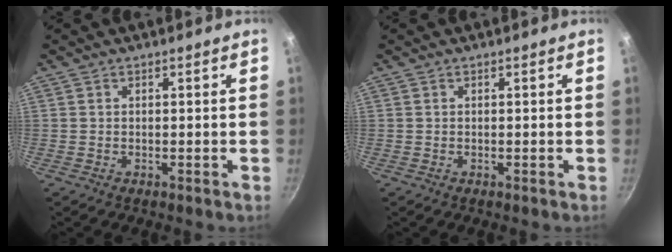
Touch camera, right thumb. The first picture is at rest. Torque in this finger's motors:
{"motor_torque": [0.00, 0.00, 0.00, 0.00, 0.00]}